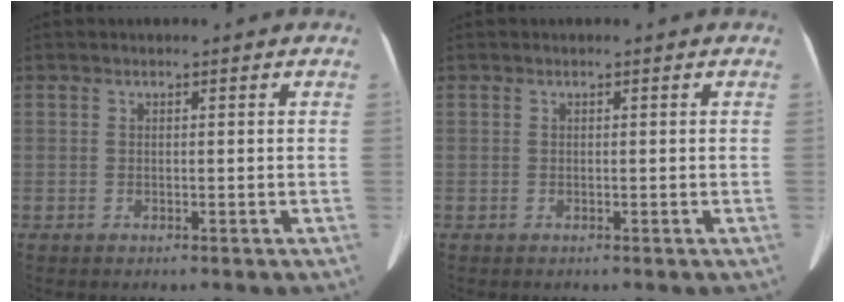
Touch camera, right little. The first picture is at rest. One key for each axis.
{"total": 0.0}